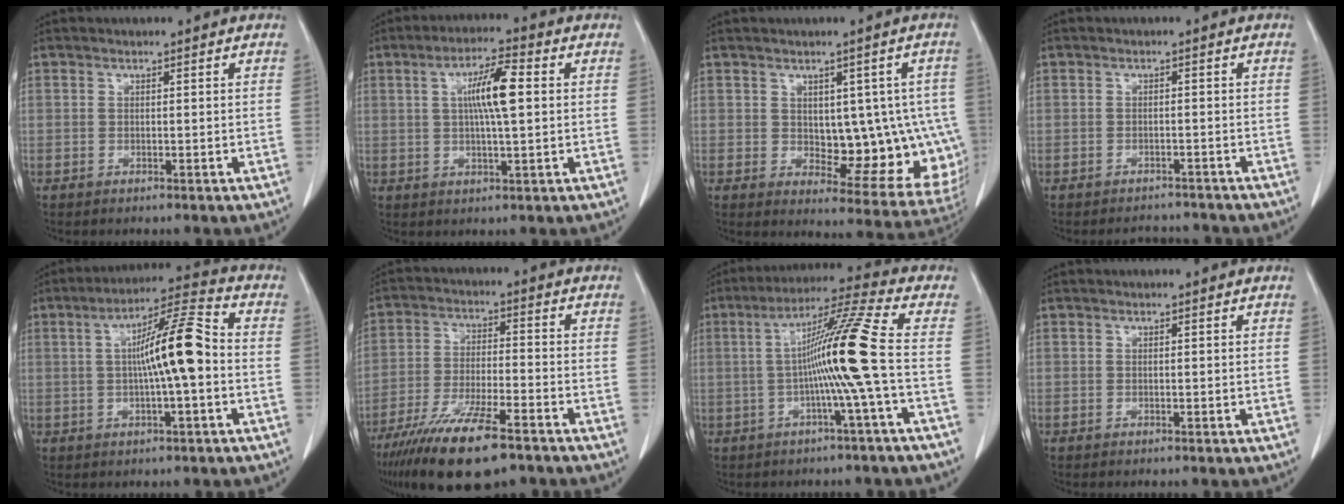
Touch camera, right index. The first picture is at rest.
{"total": 7.6, "force": [1.3, 0.9, 7.4], "torque": [-0.133, 0.009, 0.020]}
{"total": 13.0, "force": [0.0, 6.8, 11.2], "torque": [-0.118, 0.008, 0.022]}
{"total": 3.2, "force": [-3.0, 1.1, -0.3], "torque": [0.007, 0.001, -0.042]}
{"total": 10.8, "force": [-0.2, 0.8, 10.8], "torque": [-0.182, 0.020, -0.010]}
{"total": 14.9, "force": [-10.4, 2.8, 10.3], "torque": [-0.200, -0.036, -0.181]}
{"total": 11.8, "force": [-0.9, -2.6, 11.4], "torque": [-0.191, 0.012, -0.018]}
{"total": 0.0}